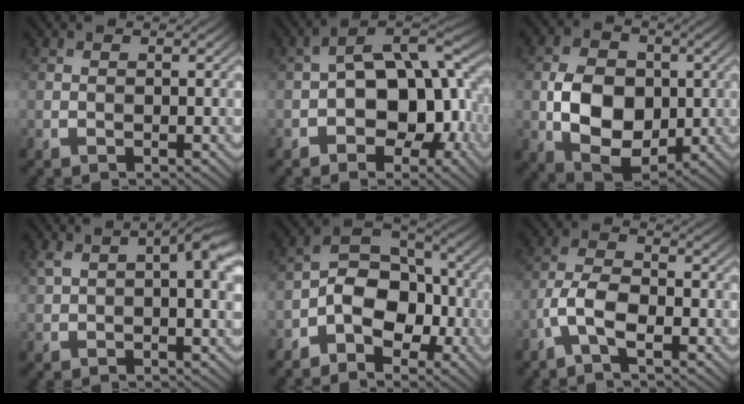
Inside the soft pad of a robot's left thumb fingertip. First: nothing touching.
{"total": 12.7, "force": [-2.4, 7.8, 9.7], "torque": [-0.132, 0.002, -0.045]}
{"total": 10.3, "force": [-0.9, 7.4, 7.1], "torque": [-0.142, -0.009, -0.019]}
{"total": 7.9, "force": [2.9, 3.5, 6.5], "torque": [-0.128, 0.006, 0.051]}
{"total": 8.0, "force": [-3.3, 5.1, 5.2], "torque": [-0.080, 0.007, -0.072]}
{"total": 5.2, "force": [-2.4, 2.1, 4.2], "torque": [-0.092, 0.006, -0.058]}